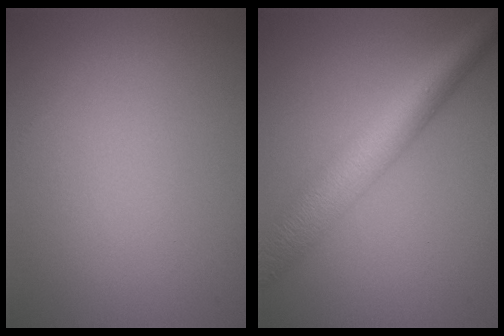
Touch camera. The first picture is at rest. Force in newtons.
{"total": 7.1, "press": 7.1, "slide": 0.1}